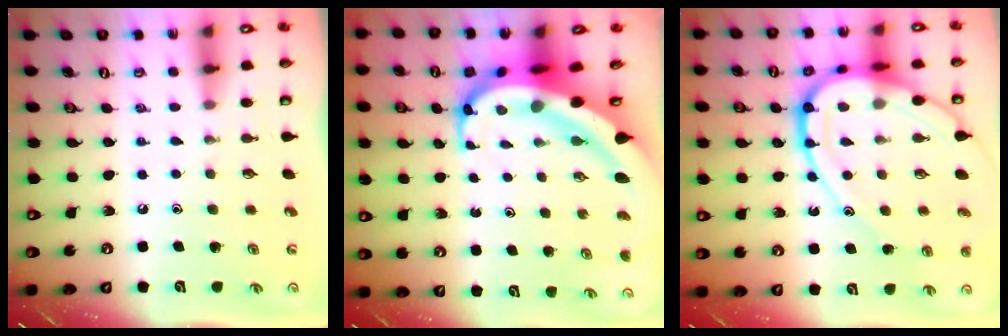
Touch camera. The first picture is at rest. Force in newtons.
{"total": 13.6, "press": 13.4, "slide": 2.4}
{"total": 20.0, "press": 19.9, "slide": 2.1}